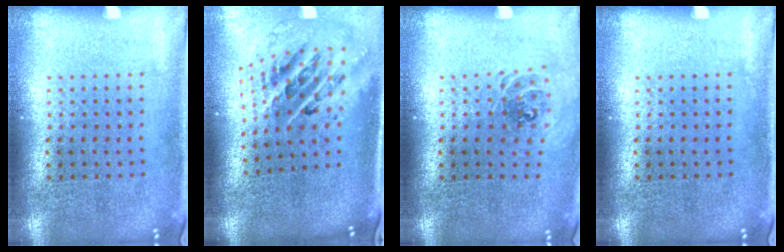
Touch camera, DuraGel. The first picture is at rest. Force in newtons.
{"total": 2.8, "press": 1.9, "slide": 2.1}
{"total": 0.9, "press": 0.9, "slide": 0.2}
{"total": 0.0}